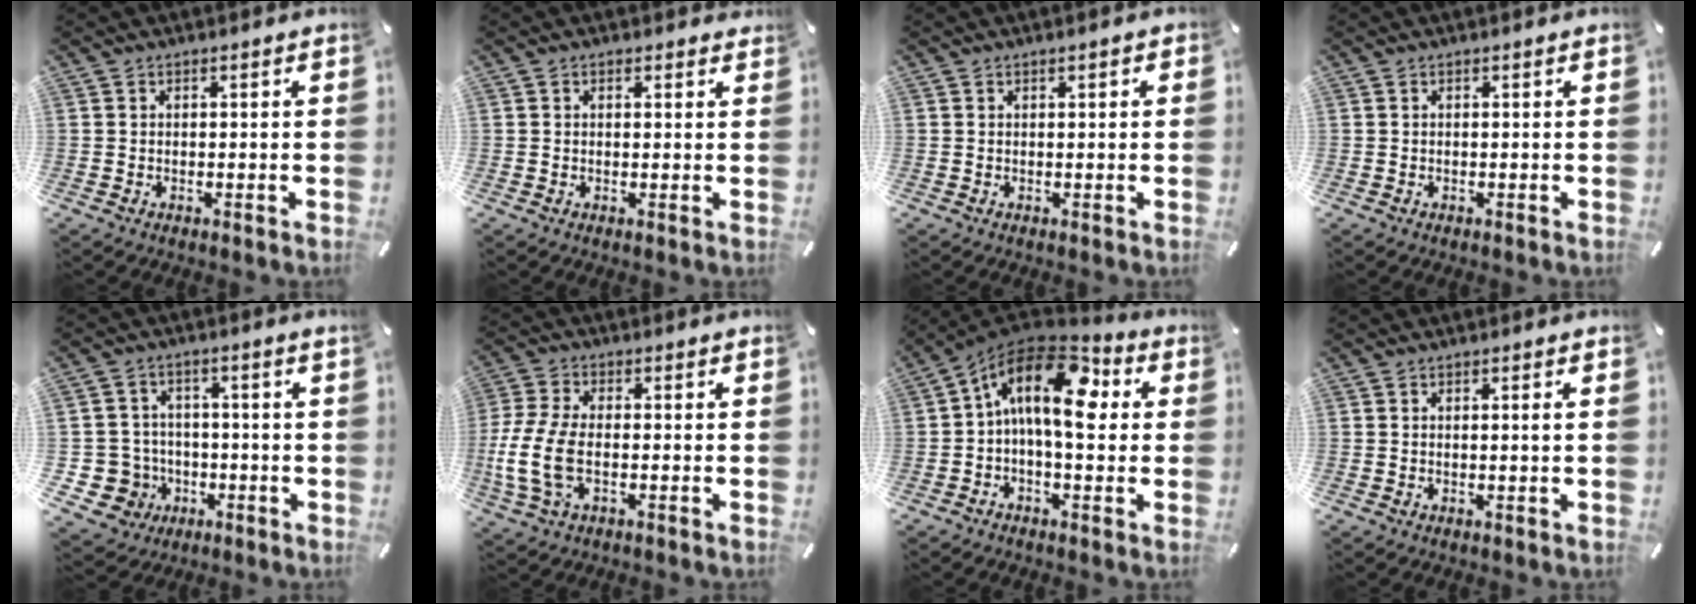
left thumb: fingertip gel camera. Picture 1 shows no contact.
{"total": 1.2, "force": [0.6, 0.9, 0.7], "torque": [-0.007, 0.000, 0.008]}
{"total": 0.5, "force": [0.2, 0.4, 0.3], "torque": [-0.006, 0.003, 0.003]}
{"total": 0.0}
{"total": 8.6, "force": [-1.5, 8.3, 1.7], "torque": [-0.056, 0.005, -0.023]}
{"total": 10.3, "force": [-2.2, 5.6, 8.3], "torque": [-0.185, -0.008, -0.036]}
{"total": 17.7, "force": [3.4, 8.9, 14.9], "torque": [-0.265, -0.008, 0.049]}
{"total": 1.2, "force": [0.2, 0.0, 1.1], "torque": [-0.021, 0.000, 0.003]}